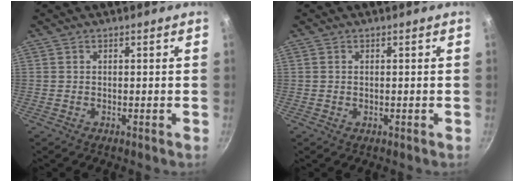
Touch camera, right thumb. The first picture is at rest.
{"total": 0.5, "force": [0.0, 0.3, 0.4], "torque": [-0.007, 0.000, 0.000]}